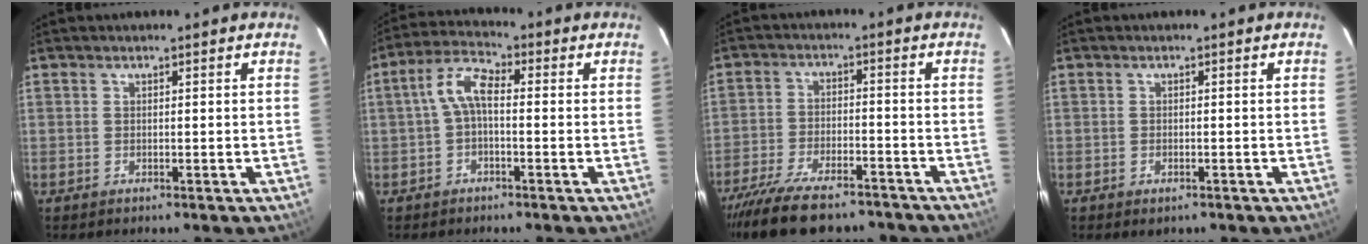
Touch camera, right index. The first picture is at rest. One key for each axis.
{"total": 5.2, "fx": -0.6, "fy": 1.9, "fz": 4.8, "tx": -0.107, "ty": 0.020, "tz": -0.016}
{"total": 17.4, "fx": -14.2, "fy": 5.8, "fz": 8.4, "tx": -0.179, "ty": -0.025, "tz": -0.225}
{"total": 1.3, "fx": -0.7, "fy": 0.9, "fz": 0.6, "tx": -0.010, "ty": -0.002, "tz": -0.009}